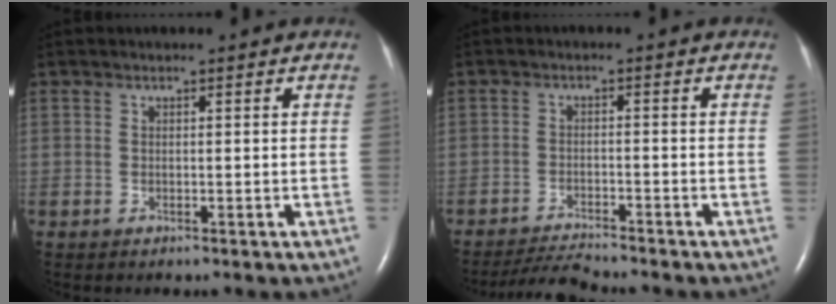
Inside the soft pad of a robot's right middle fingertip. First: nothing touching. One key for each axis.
{"total": 4.9, "fx": -4.8, "fy": -0.8, "fz": 0.8, "tx": -0.017, "ty": -0.021, "tz": -0.085}